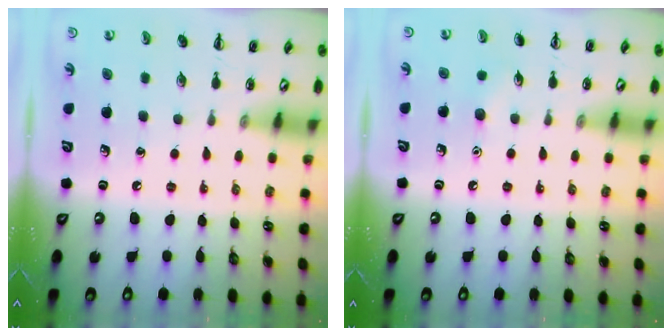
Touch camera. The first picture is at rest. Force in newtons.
{"total": 4.5, "press": 4.2, "slide": 1.4}